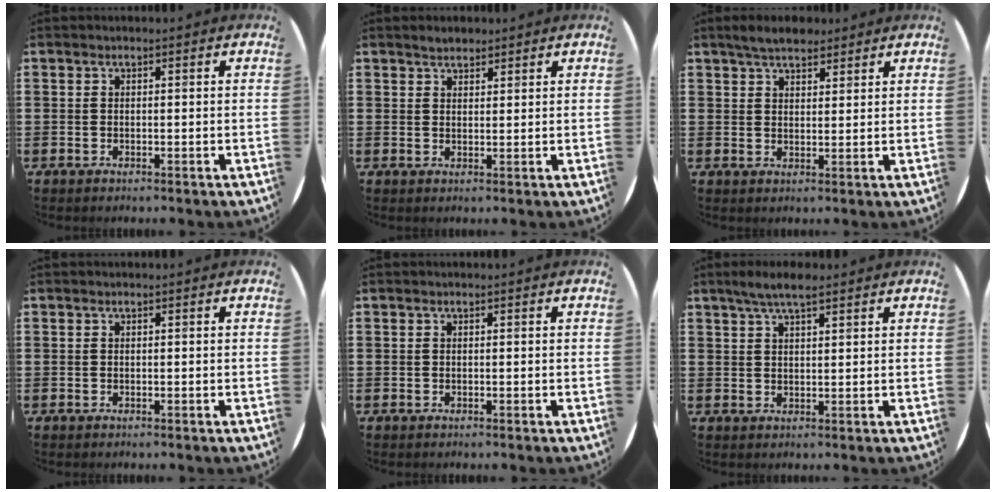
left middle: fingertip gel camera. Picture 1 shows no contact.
{"total": 1.9, "force": [1.8, 0.6, 0.2], "torque": [0.001, 0.002, 0.033]}
{"total": 3.9, "force": [3.4, 1.3, 1.3], "torque": [-0.024, -0.004, 0.062]}
{"total": 0.0}
{"total": 0.0}
{"total": 3.9, "force": [2.9, 0.9, 2.4], "torque": [-0.045, 0.002, 0.050]}